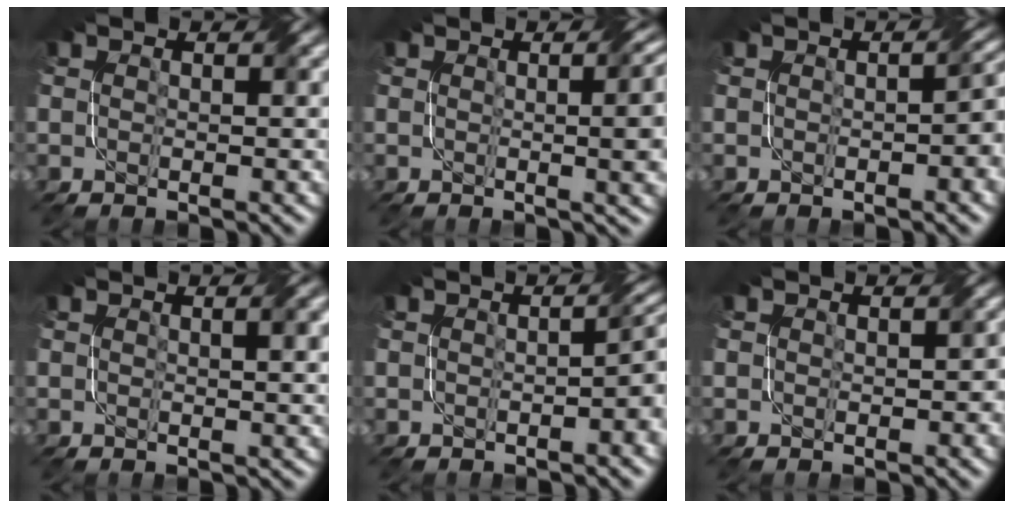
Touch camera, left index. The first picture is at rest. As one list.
[{"total": 7.7, "force": [0.6, 3.2, 7.0], "torque": [-0.031, 0.019, 0.005]}, {"total": 2.6, "force": [-0.4, 0.7, 2.5], "torque": [-0.032, 0.007, -0.002]}, {"total": 2.8, "force": [1.1, 0.9, 2.4], "torque": [-0.024, 0.006, 0.016]}, {"total": 3.4, "force": [-0.6, 1.0, 3.2], "torque": [-0.034, 0.010, -0.005]}, {"total": 1.2, "force": [0.0, 0.8, 0.9], "torque": [-0.011, 0.002, 0.002]}]